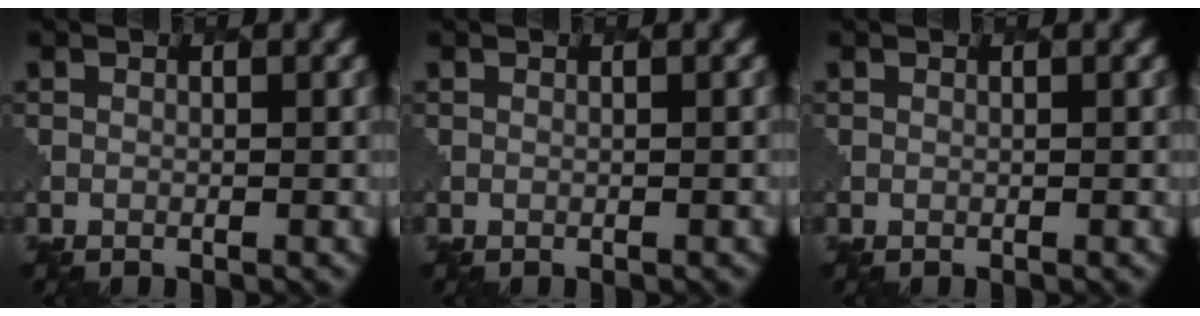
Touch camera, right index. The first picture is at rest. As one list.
[{"total": 0.0}, {"total": 0.0}]